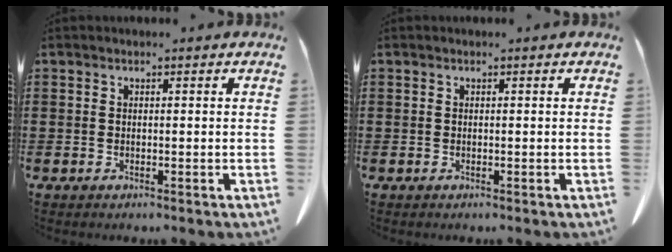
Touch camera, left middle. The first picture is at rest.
{"total": 0.0}